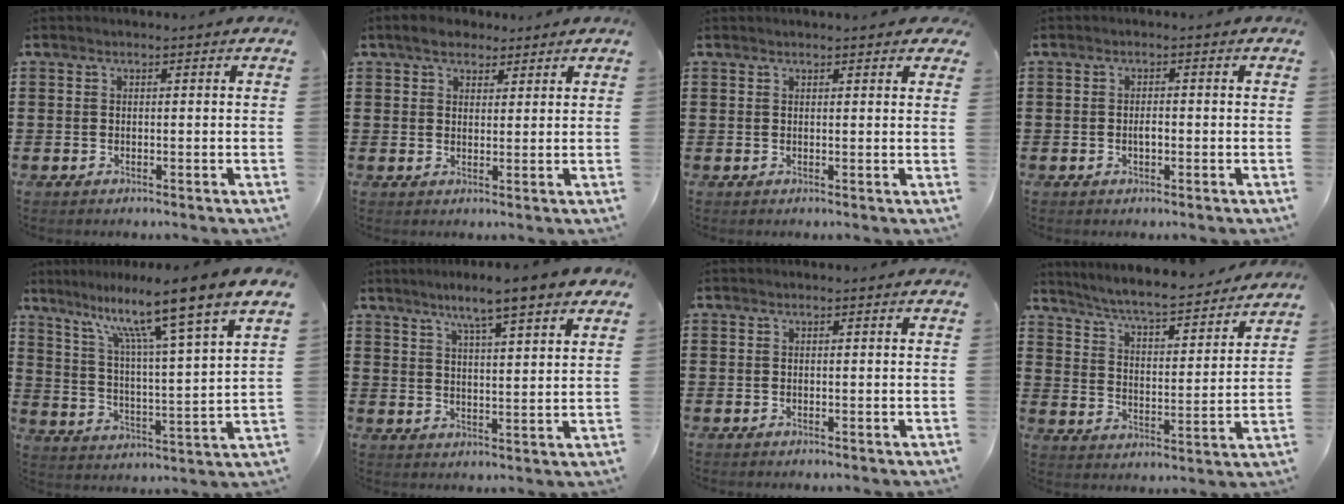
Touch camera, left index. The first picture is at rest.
{"total": 3.6, "force": [2.9, 2.0, 1.1], "torque": [-0.023, 0.007, 0.051]}
{"total": 1.2, "force": [1.1, 0.1, 0.6], "torque": [-0.013, 0.002, 0.020]}
{"total": 1.5, "force": [-0.3, 0.5, 1.4], "torque": [-0.028, 0.001, -0.004]}
{"total": 10.8, "force": [8.3, -0.9, 6.8], "torque": [-0.147, -0.060, 0.124]}
{"total": 6.2, "force": [4.9, 0.1, 3.9], "torque": [-0.085, -0.015, 0.079]}
{"total": 0.0}
{"total": 5.9, "force": [5.5, -0.2, 2.0], "torque": [-0.062, -0.040, 0.089]}